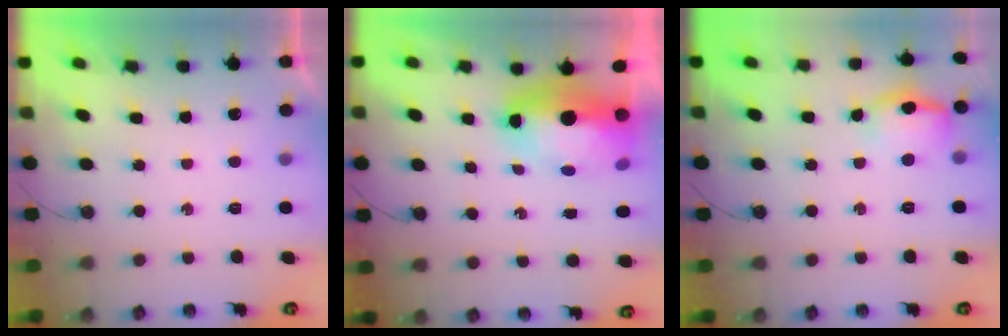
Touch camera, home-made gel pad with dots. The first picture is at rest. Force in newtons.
{"total": 11.9, "press": 11.8, "slide": 1.7}
{"total": 12.4, "press": 12.3, "slide": 1.7}